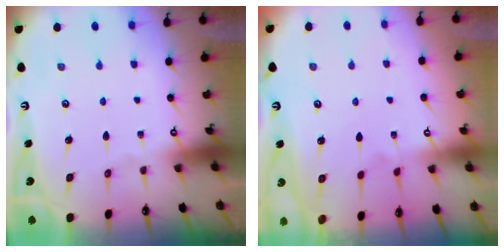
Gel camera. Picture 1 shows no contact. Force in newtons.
{"total": 4.2, "press": 4.2, "slide": 0.3}